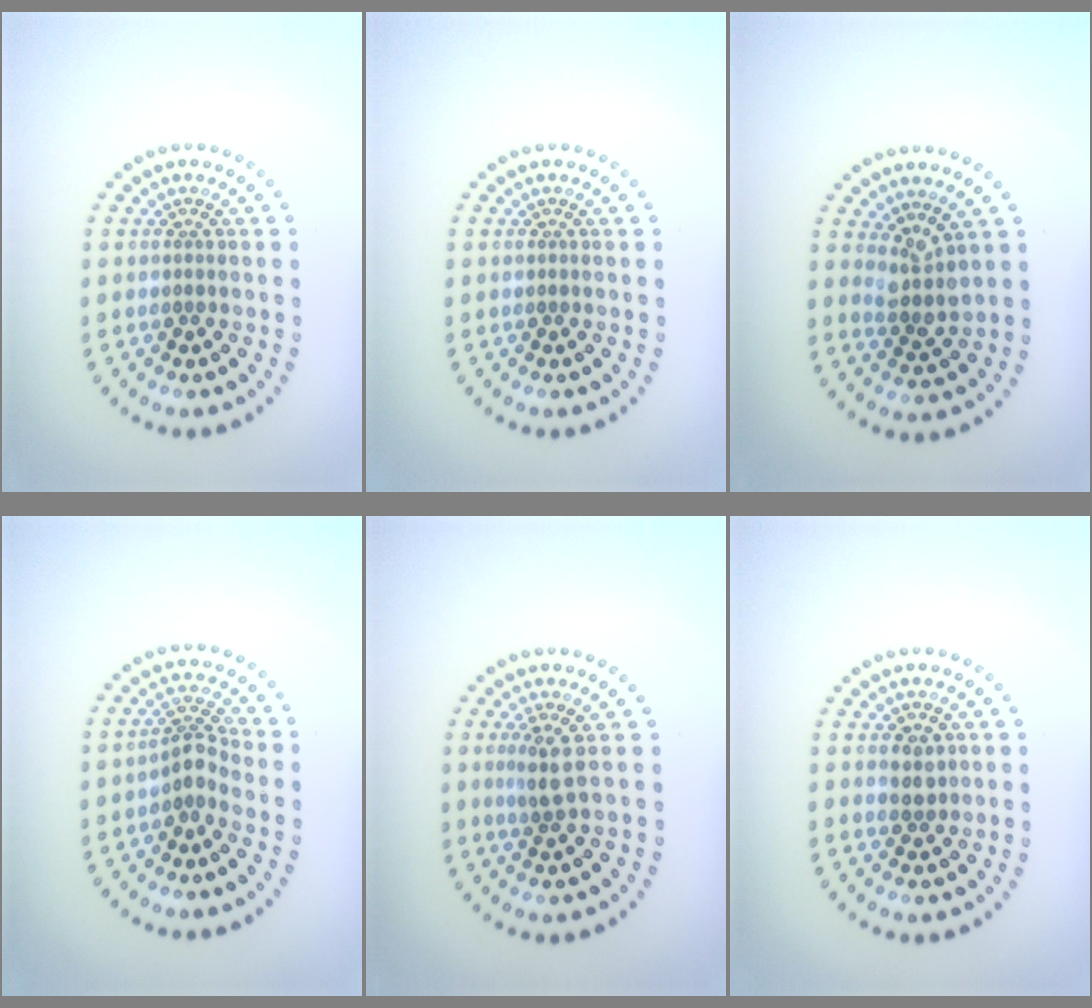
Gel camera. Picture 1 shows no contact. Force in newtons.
{"total": 0.0}
{"total": 2.5, "press": 1.8, "slide": 1.7}
{"total": 2.4, "press": 1.9, "slide": 1.5}
{"total": 2.2, "press": 1.7, "slide": 1.4}
{"total": 1.9, "press": 1.8, "slide": 0.3}